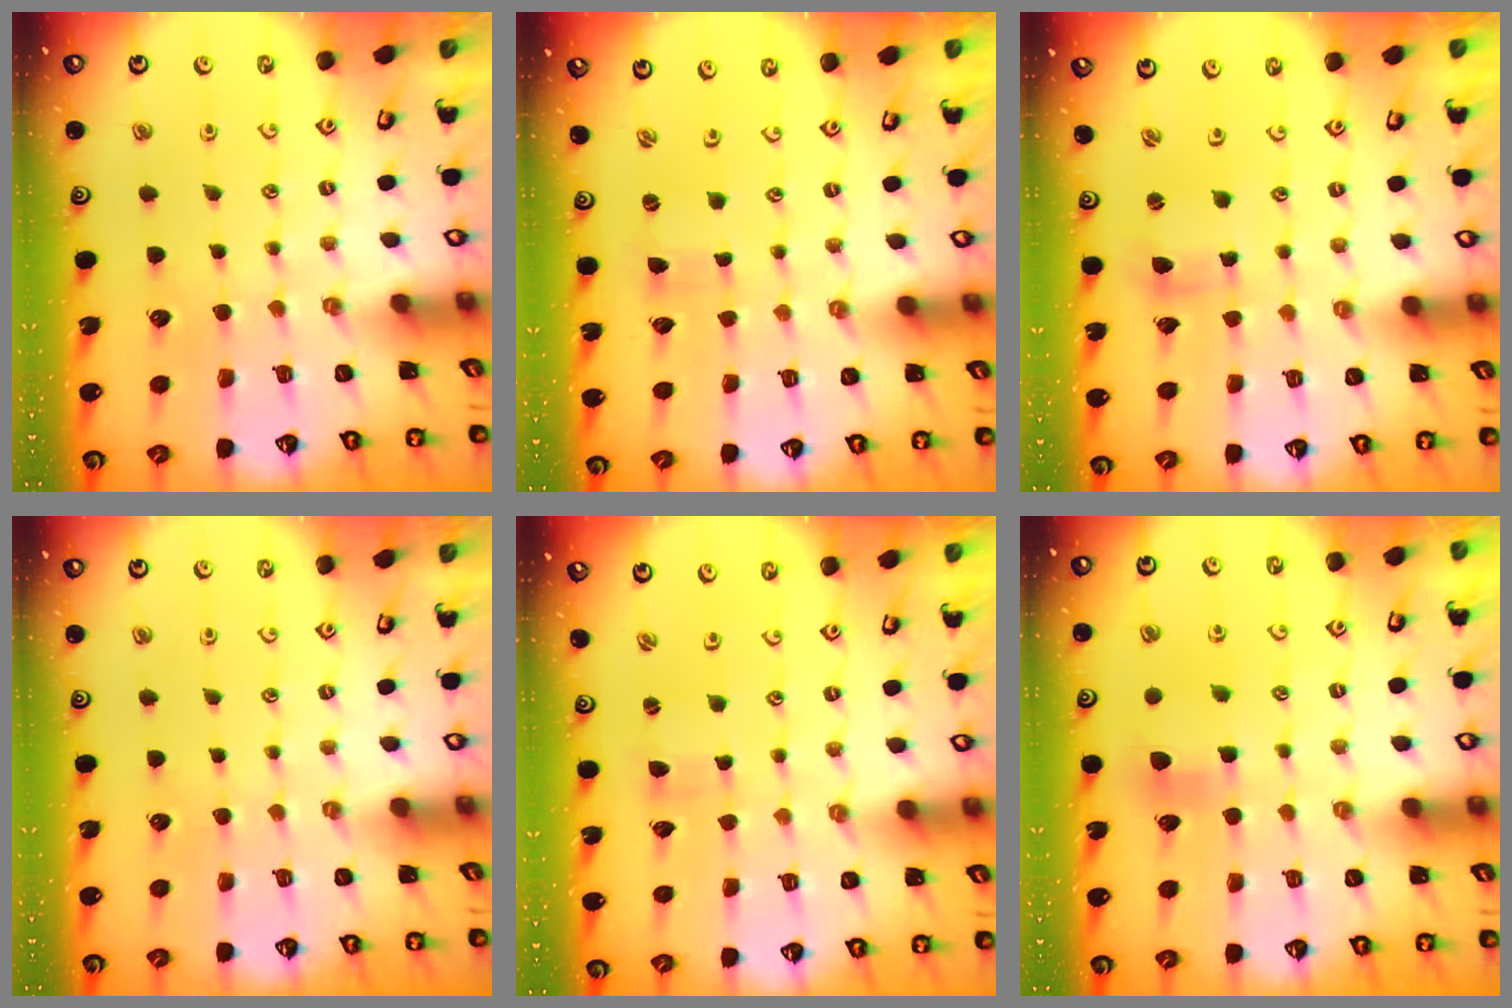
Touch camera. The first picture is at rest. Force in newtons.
{"total": 0.0}
{"total": 2.1, "press": 2.1, "slide": 0.3}
{"total": 0.0}
{"total": 0.9, "press": 0.8, "slide": 0.1}
{"total": 7.1, "press": 7.1, "slide": 0.4}